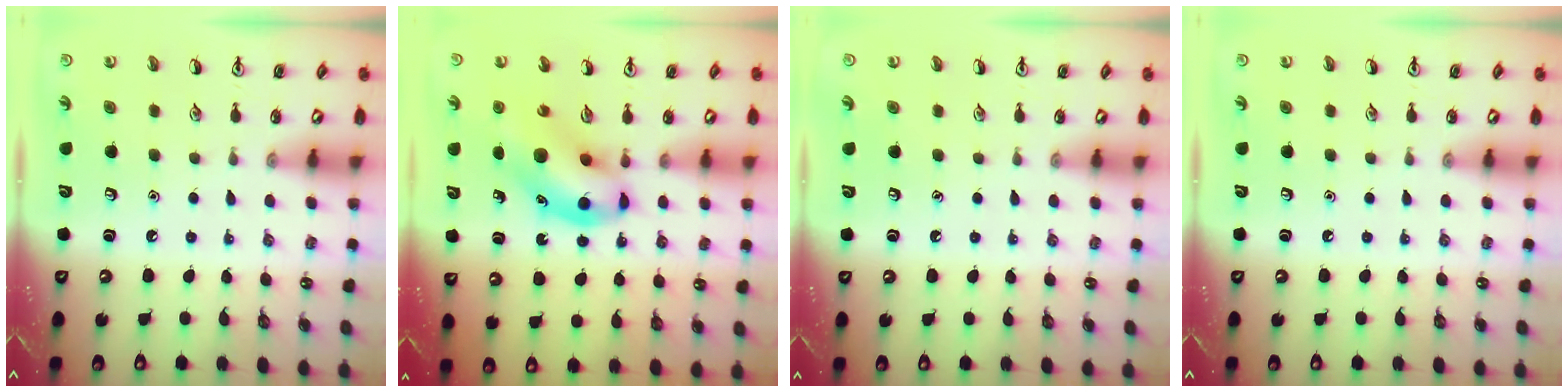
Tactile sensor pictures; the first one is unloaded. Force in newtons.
{"total": 11.6, "press": 11.2, "slide": 3.2}
{"total": 0.0}
{"total": 0.0}